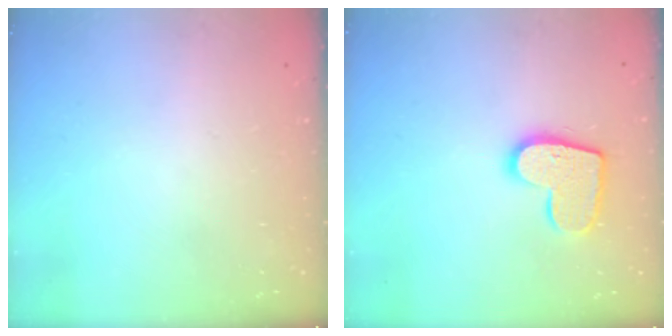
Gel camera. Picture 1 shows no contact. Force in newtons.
{"total": 13.5, "press": 13.5, "slide": 0.8}